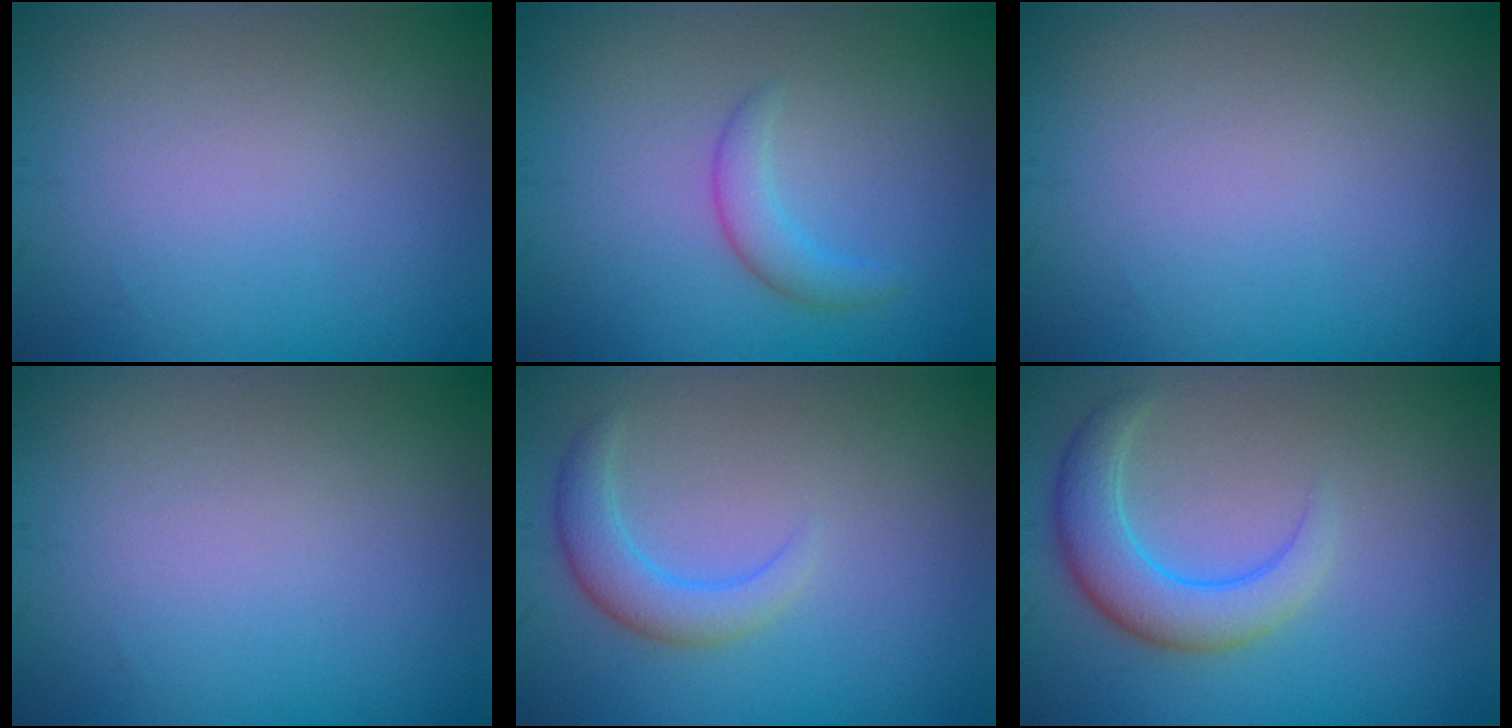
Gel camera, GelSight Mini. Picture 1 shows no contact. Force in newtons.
{"total": 1.9, "press": 1.9, "slide": 0.1}
{"total": 0.0}
{"total": 0.0}
{"total": 2.9, "press": 2.9, "slide": 0.1}
{"total": 4.6, "press": 4.6, "slide": 0.3}